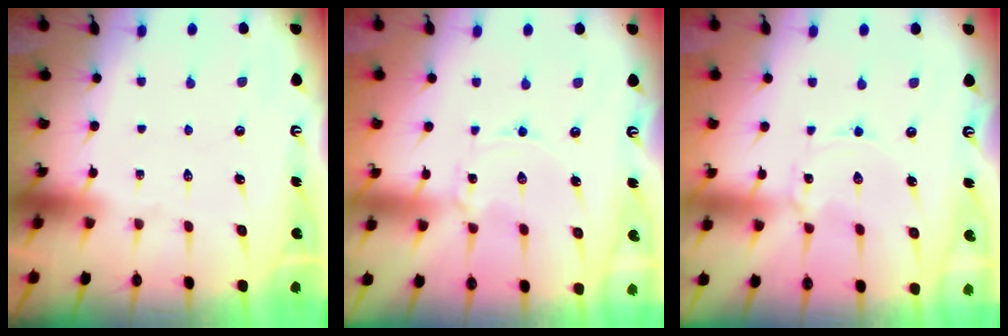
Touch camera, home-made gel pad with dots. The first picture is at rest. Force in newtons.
{"total": 1.0, "press": 1.0, "slide": 0.2}
{"total": 1.0, "press": 1.0, "slide": 0.2}